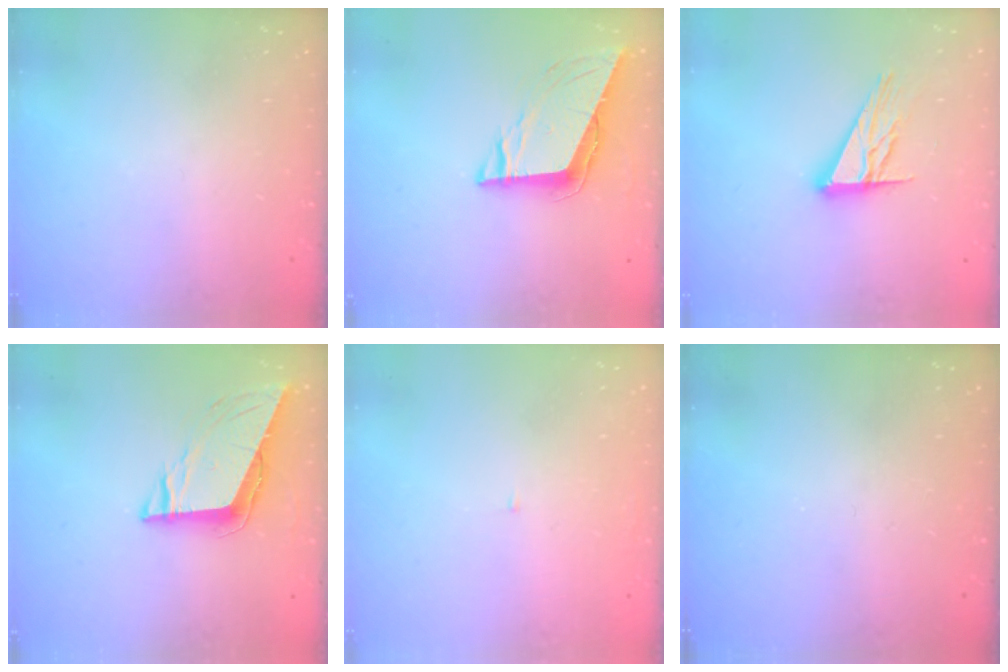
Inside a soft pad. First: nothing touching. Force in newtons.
{"total": 8.6, "press": 8.4, "slide": 1.9}
{"total": 12.3, "press": 12.3, "slide": 1.2}
{"total": 8.6, "press": 8.4, "slide": 1.9}
{"total": 2.1, "press": 2.1, "slide": 0.2}
{"total": 0.0}